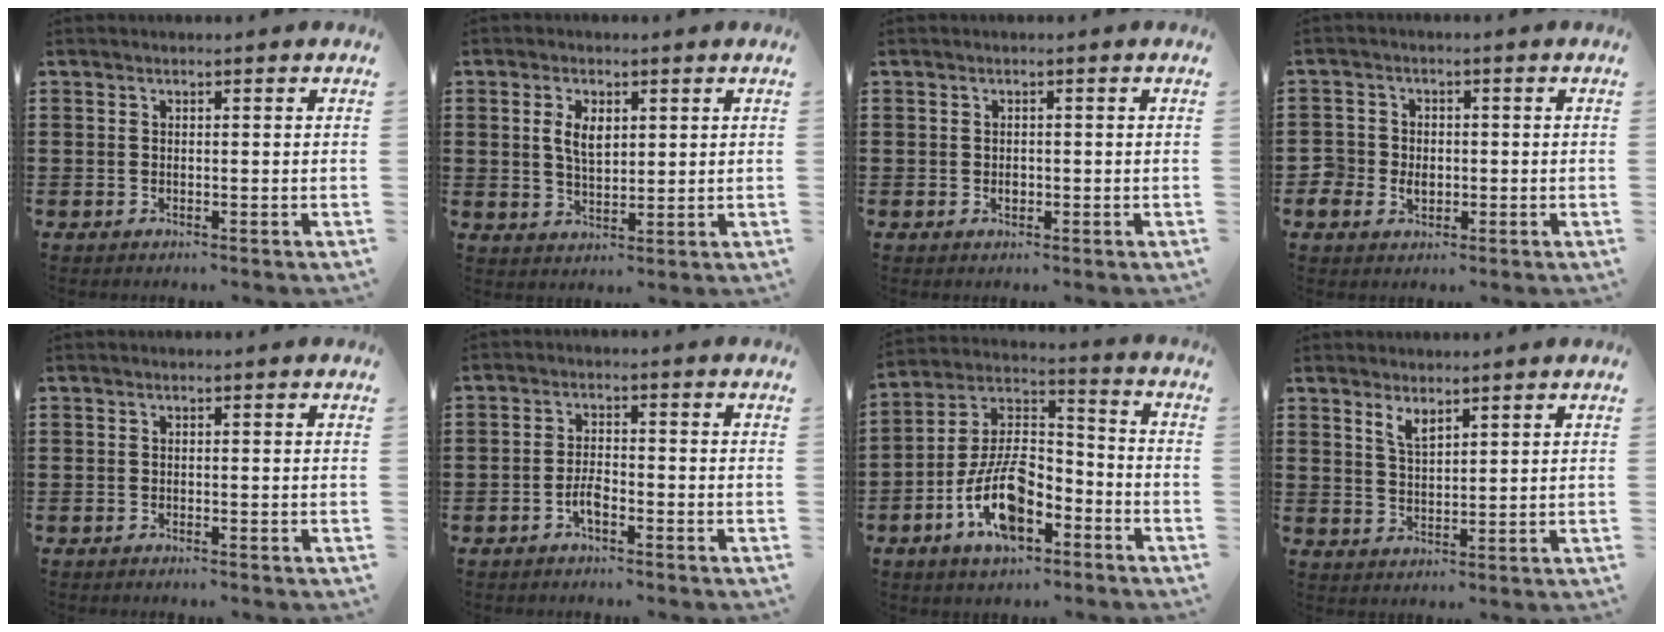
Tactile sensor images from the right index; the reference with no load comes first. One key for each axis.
{"total": 4.4, "fx": 1.1, "fy": 2.4, "fz": 3.5, "tx": -0.067, "ty": 0.006, "tz": 0.016}
{"total": 1.1, "fx": -0.1, "fy": 0.8, "fz": 0.8, "tx": -0.017, "ty": 0.003, "tz": -0.003}
{"total": 3.4, "fx": -0.9, "fy": 3.1, "fz": 1.2, "tx": -0.040, "ty": 0.003, "tz": -0.023}
{"total": 0.6, "fx": -0.5, "fy": 0.1, "fz": 0.2, "tx": -0.004, "ty": -0.001, "tz": -0.011}
{"total": 3.1, "fx": -1.7, "fy": 1.1, "fz": 2.4, "tx": -0.058, "ty": 0.000, "tz": -0.036}
{"total": 12.1, "fx": -6.2, "fy": 5.8, "fz": 8.6, "tx": -0.189, "ty": 0.006, "tz": -0.119}
{"total": 3.1, "fx": 2.3, "fy": 1.1, "fz": 1.7, "tx": -0.038, "ty": 0.003, "tz": 0.043}